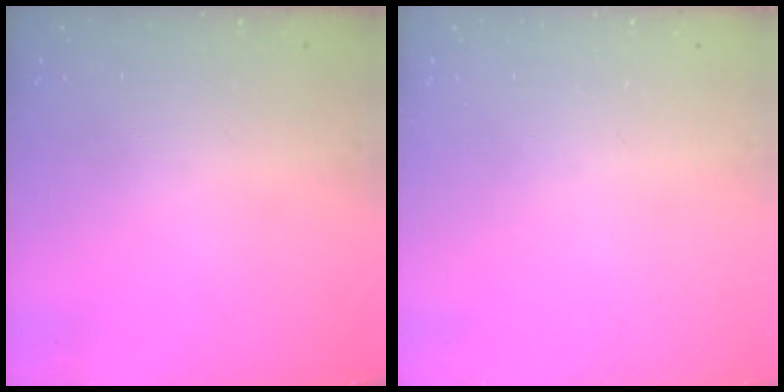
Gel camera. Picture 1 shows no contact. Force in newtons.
{"total": 0.0}